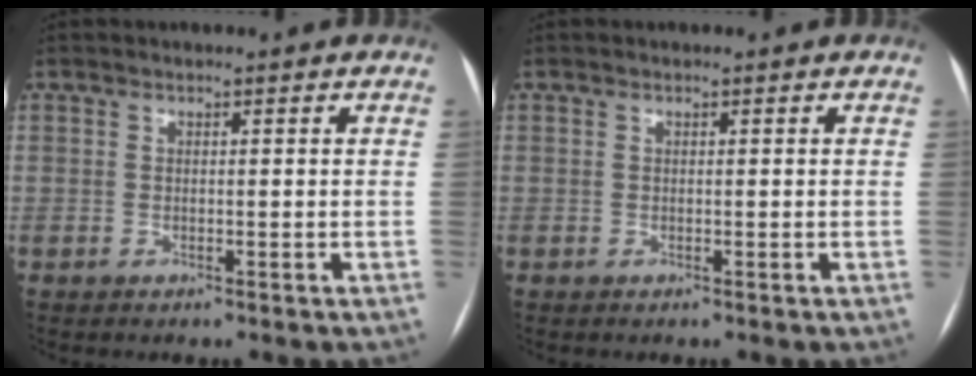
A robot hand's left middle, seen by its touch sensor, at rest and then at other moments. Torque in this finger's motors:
{"motor_torque": [-0.01, 0.10, 0.11, 0.00]}